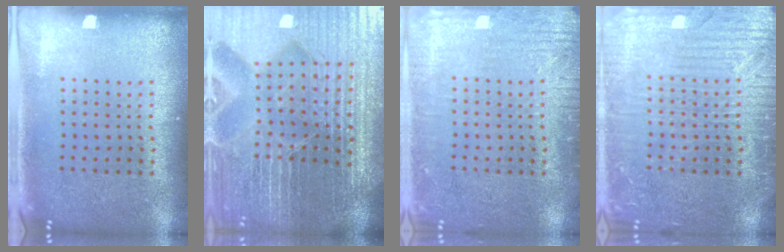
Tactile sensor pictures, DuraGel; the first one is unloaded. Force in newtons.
{"total": 6.5, "press": 5.8, "slide": 2.9}
{"total": 2.8, "press": 2.8, "slide": 0.4}
{"total": 5.1, "press": 5.1, "slide": 0.7}